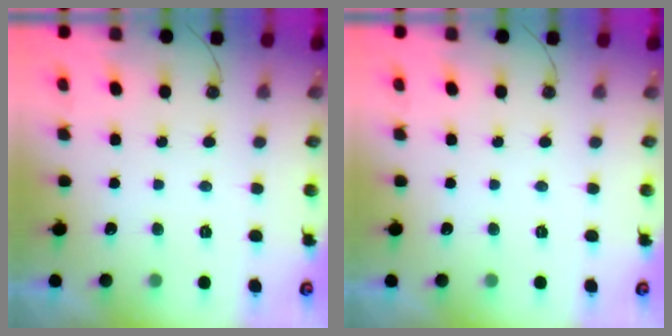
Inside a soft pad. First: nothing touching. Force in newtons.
{"total": 0.0}